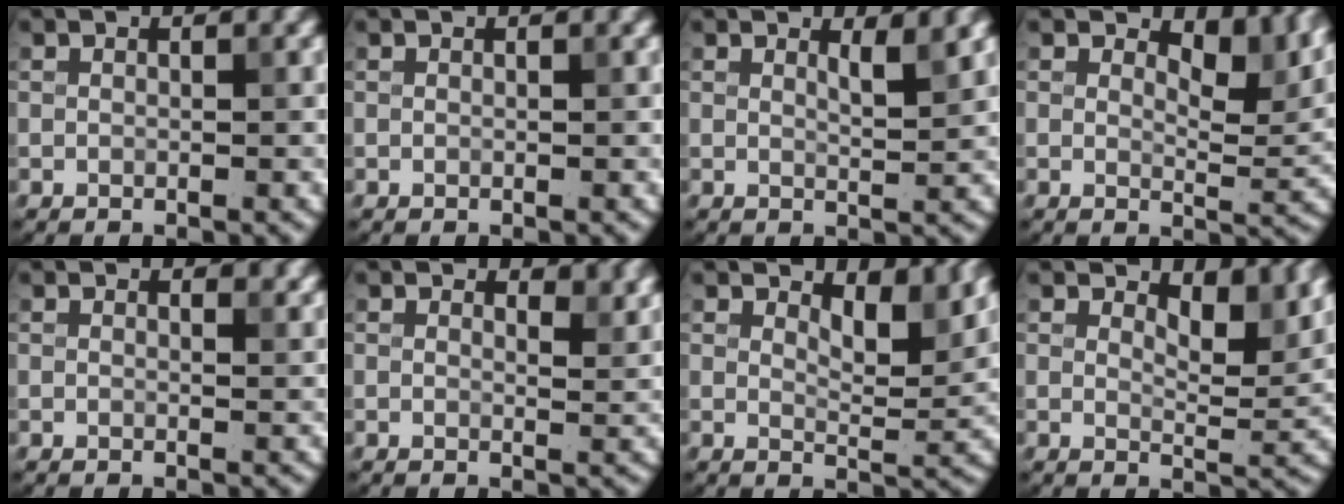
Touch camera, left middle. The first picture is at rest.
{"total": 0.0}
{"total": 1.8, "force": [1.2, 0.4, 1.2], "torque": [-0.013, -0.002, 0.017]}
{"total": 5.6, "force": [3.6, 2.3, 3.5], "torque": [-0.046, -0.004, 0.044]}
{"total": 1.0, "force": [0.8, 0.3, 0.4], "torque": [-0.003, -0.003, 0.014]}
{"total": 2.3, "force": [1.8, 0.9, 1.1], "torque": [-0.017, -0.006, 0.021]}
{"total": 4.0, "force": [2.8, 1.6, 2.5], "torque": [-0.038, -0.008, 0.035]}
{"total": 4.3, "force": [3.1, 1.6, 2.6], "torque": [-0.038, -0.007, 0.038]}